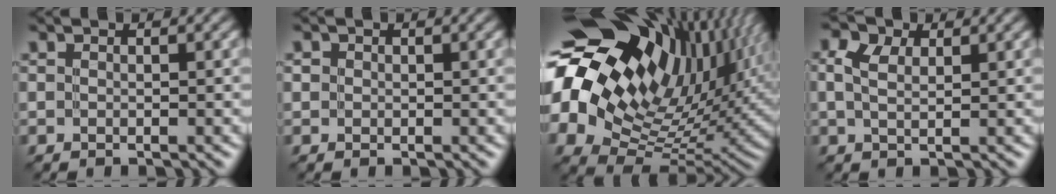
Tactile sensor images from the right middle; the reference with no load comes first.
{"total": 0.7, "force": [0.0, 0.7, 0.0], "torque": [0.007, -0.002, 0.001]}
{"total": 19.8, "force": [7.5, 11.9, 13.9], "torque": [-0.241, 0.024, 0.138]}
{"total": 3.8, "force": [1.9, 2.3, 2.4], "torque": [-0.046, 0.017, 0.015]}